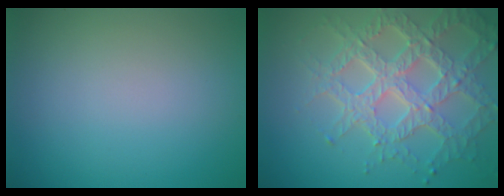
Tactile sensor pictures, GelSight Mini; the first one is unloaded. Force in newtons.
{"total": 7.1, "press": 5.3, "slide": 4.7}